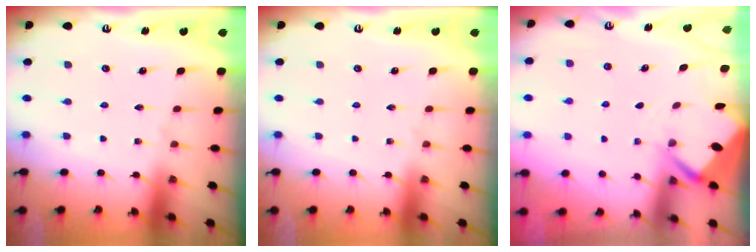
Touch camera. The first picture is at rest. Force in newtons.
{"total": 0.0}
{"total": 2.7, "press": 2.7, "slide": 0.3}